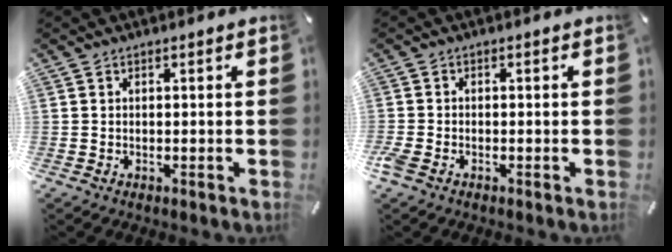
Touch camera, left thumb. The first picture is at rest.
{"total": 2.1, "force": [-1.3, 1.1, 1.1], "torque": [-0.031, -0.002, -0.028]}